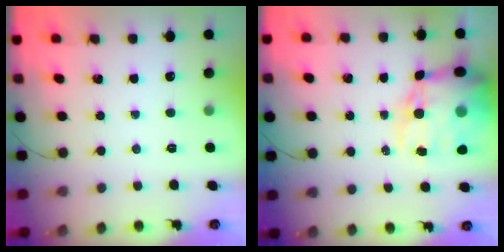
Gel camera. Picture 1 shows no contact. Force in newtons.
{"total": 20.0, "press": 19.6, "slide": 4.3}